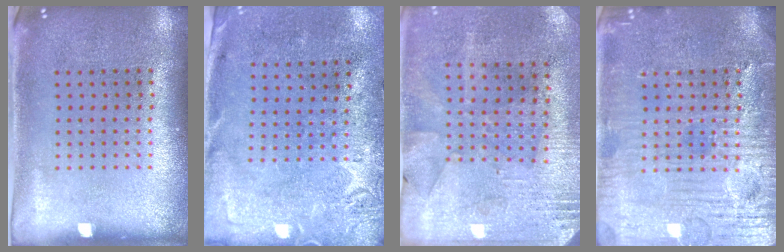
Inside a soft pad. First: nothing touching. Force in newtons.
{"total": 2.8, "press": 2.2, "slide": 1.8}
{"total": 2.7, "press": 2.4, "slide": 1.3}
{"total": 5.7, "press": 5.7, "slide": 0.6}